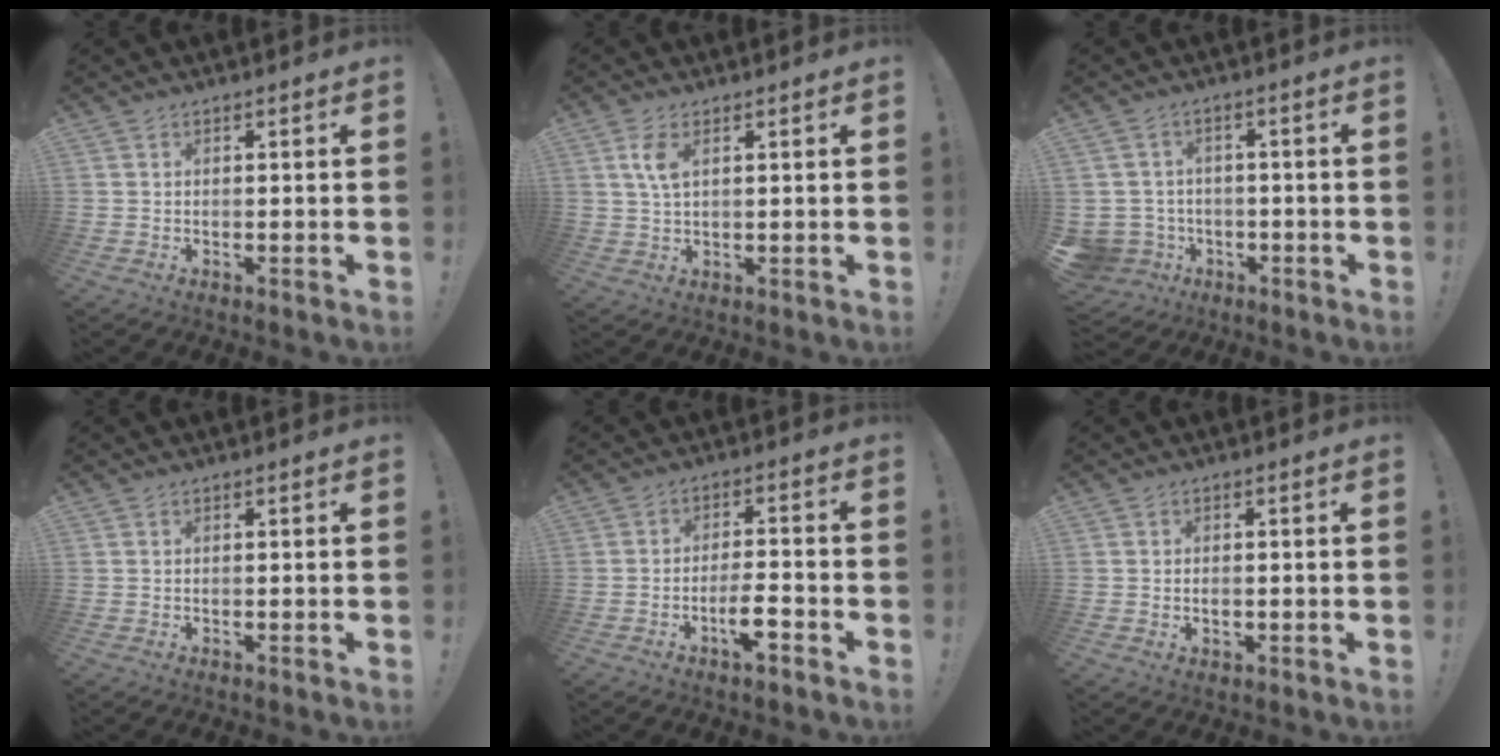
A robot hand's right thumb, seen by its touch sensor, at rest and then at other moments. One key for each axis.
{"total": 5.5, "fx": 2.1, "fy": 2.6, "fz": 4.3, "tx": -0.084, "ty": -0.004, "tz": 0.034}
{"total": 6.1, "fx": -1.1, "fy": 5.8, "fz": 1.4, "tx": -0.056, "ty": 0.007, "tz": -0.013}
{"total": 0.0}
{"total": 7.2, "fx": -3.6, "fy": 1.7, "fz": 6.0, "tx": -0.108, "ty": 0.014, "tz": -0.063}
{"total": 1.5, "fx": -0.3, "fy": 1.0, "fz": 1.0, "tx": -0.013, "ty": 0.002, "tz": -0.006}